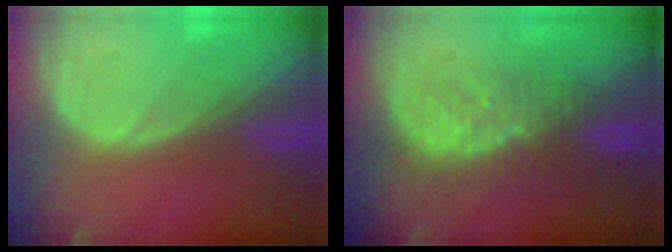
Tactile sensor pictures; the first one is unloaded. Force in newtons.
{"total": 9.3, "press": 8.3, "slide": 4.2}